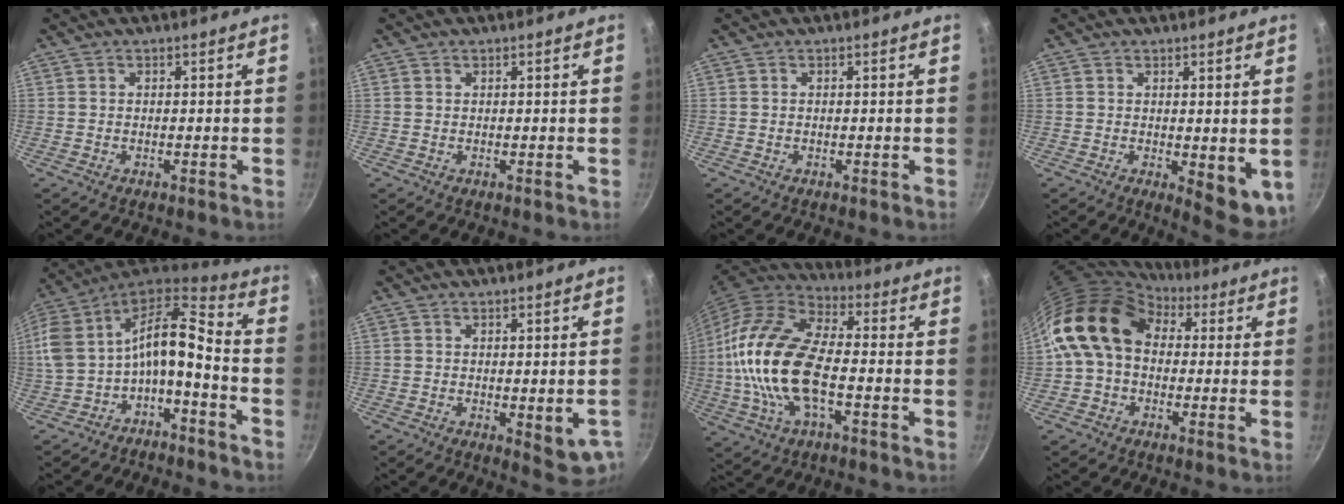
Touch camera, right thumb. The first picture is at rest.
{"total": 0.0}
{"total": 0.0}
{"total": 7.0, "force": [0.2, 3.3, 6.1], "torque": [-0.056, -0.004, 0.013]}
{"total": 19.8, "force": [-4.3, 9.8, 16.7], "torque": [-0.354, 0.061, -0.087]}
{"total": 6.0, "force": [-0.9, 2.4, 5.4], "torque": [-0.049, -0.004, -0.004]}
{"total": 20.7, "force": [-2.4, 10.0, 18.0], "torque": [-0.351, 0.029, -0.058]}
{"total": 14.6, "force": [3.3, 10.8, 9.3], "torque": [-0.136, 0.021, 0.040]}